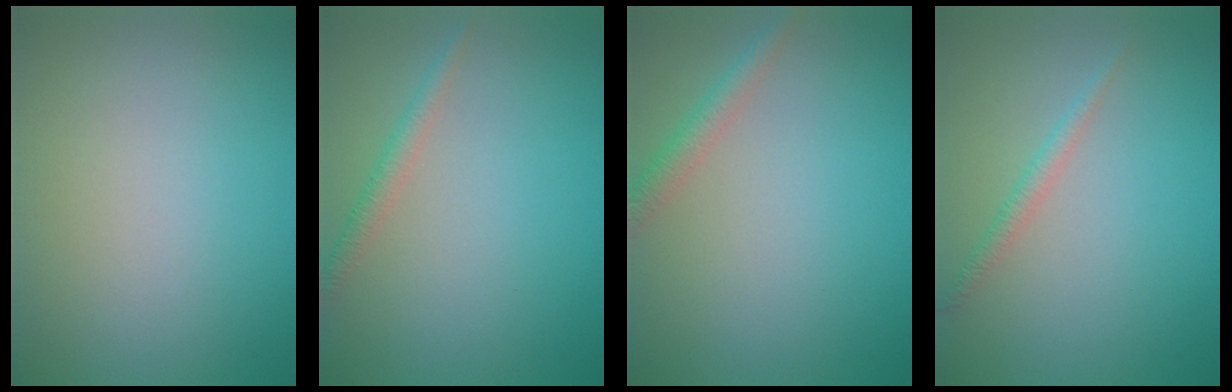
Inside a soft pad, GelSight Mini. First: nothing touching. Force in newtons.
{"total": 1.6, "press": 1.6, "slide": 0.1}
{"total": 2.0, "press": 2.0, "slide": 0.1}
{"total": 1.3, "press": 1.3, "slide": 0.1}